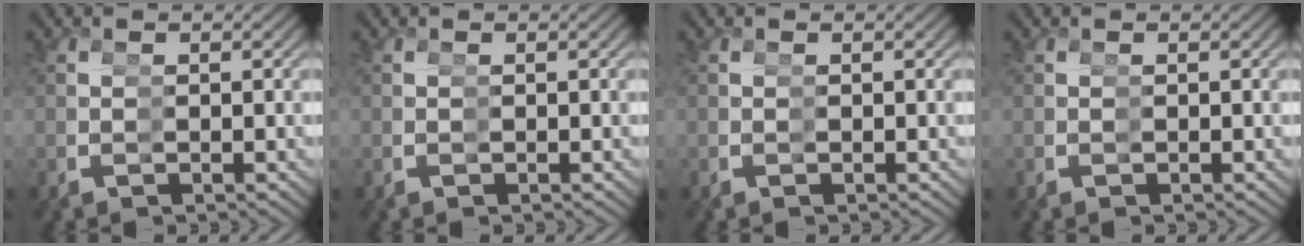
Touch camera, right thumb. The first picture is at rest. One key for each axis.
{"total": 0.0}
{"total": 0.0}
{"total": 0.0}